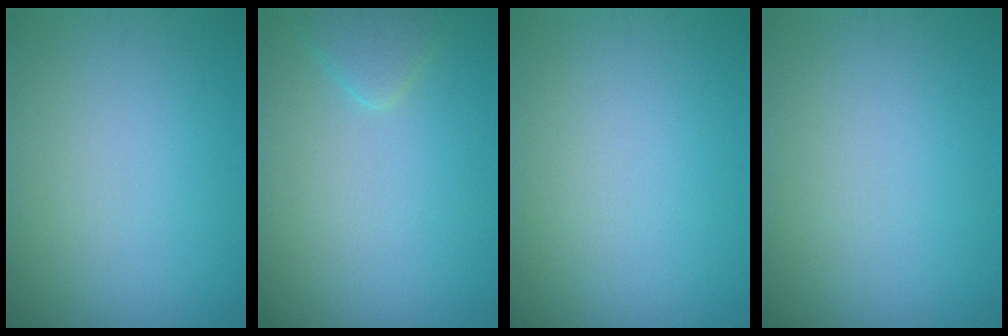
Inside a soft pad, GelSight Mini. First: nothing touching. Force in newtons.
{"total": 1.7, "press": 1.7, "slide": 0.1}
{"total": 0.0}
{"total": 0.0}